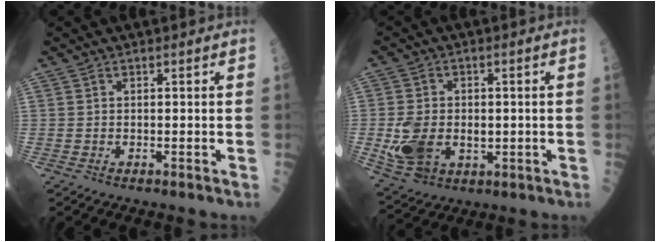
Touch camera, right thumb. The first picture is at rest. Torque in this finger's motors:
{"motor_torque": [0.05, 0.07, 0.49, 0.39, 0.09]}